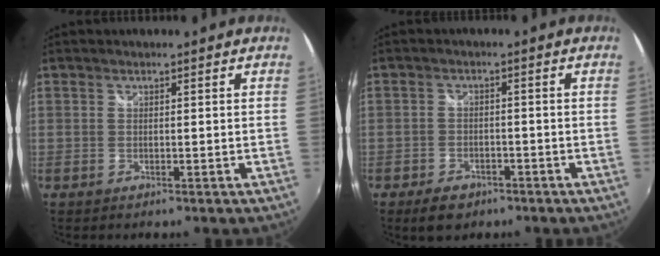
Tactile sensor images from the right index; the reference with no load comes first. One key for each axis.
{"total": 5.5, "fx": -3.8, "fy": 3.3, "fz": 2.2, "tx": -0.060, "ty": 0.001, "tz": -0.056}